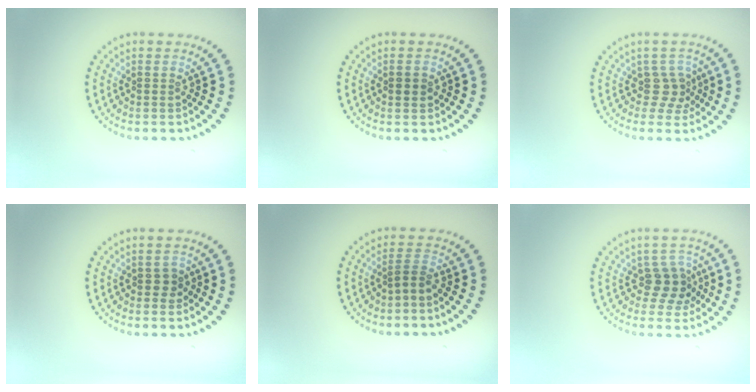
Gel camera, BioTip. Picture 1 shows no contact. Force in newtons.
{"total": 1.5, "press": 1.5, "slide": 0.1}
{"total": 2.3, "press": 1.6, "slide": 1.6}
{"total": 1.3, "press": 1.2, "slide": 0.5}
{"total": 1.5, "press": 1.0, "slide": 1.2}
{"total": 2.8, "press": 2.5, "slide": 1.3}